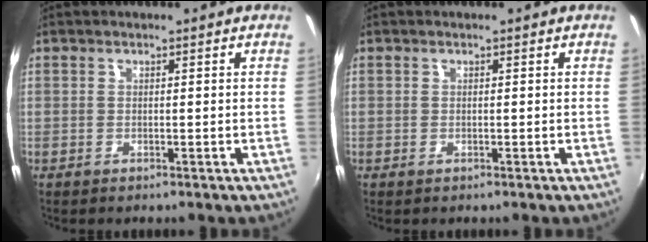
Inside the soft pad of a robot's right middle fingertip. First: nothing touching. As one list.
[{"total": 0.0}]